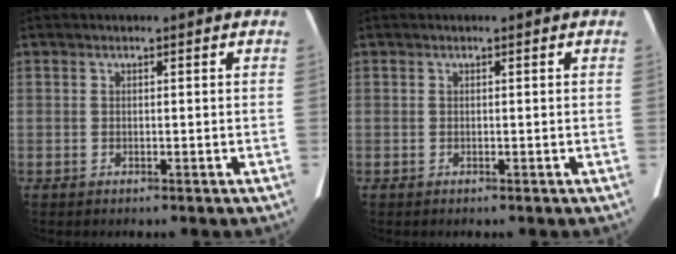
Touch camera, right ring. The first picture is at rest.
{"total": 0.0}